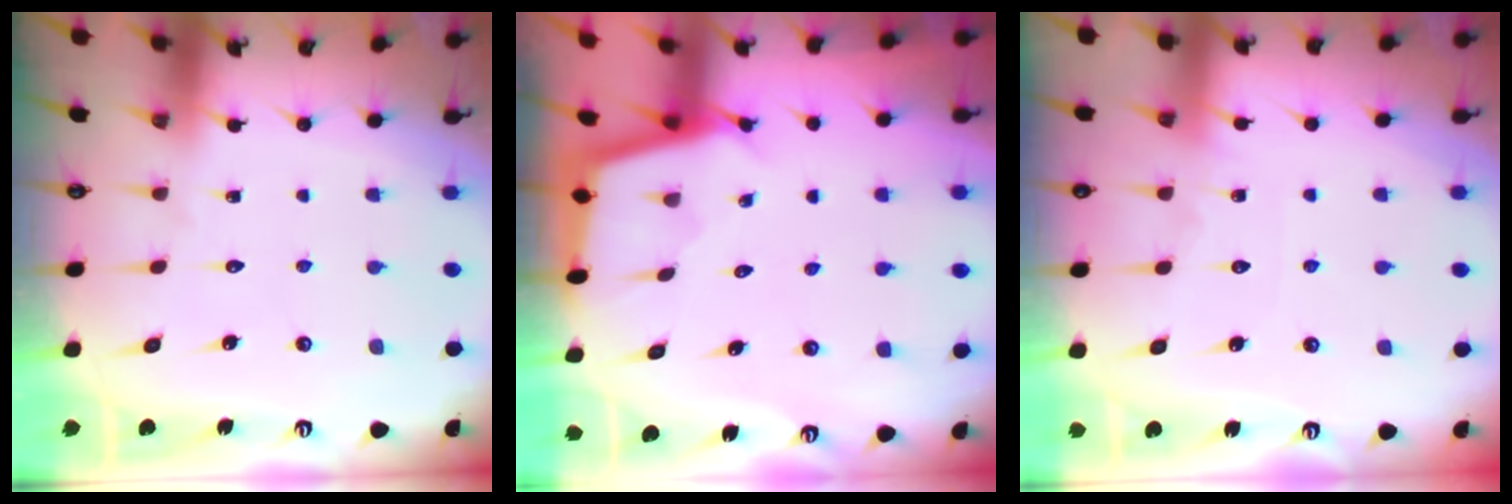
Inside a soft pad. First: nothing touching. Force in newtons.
{"total": 2.2, "press": 2.2, "slide": 0.2}
{"total": 4.8, "press": 4.7, "slide": 0.7}